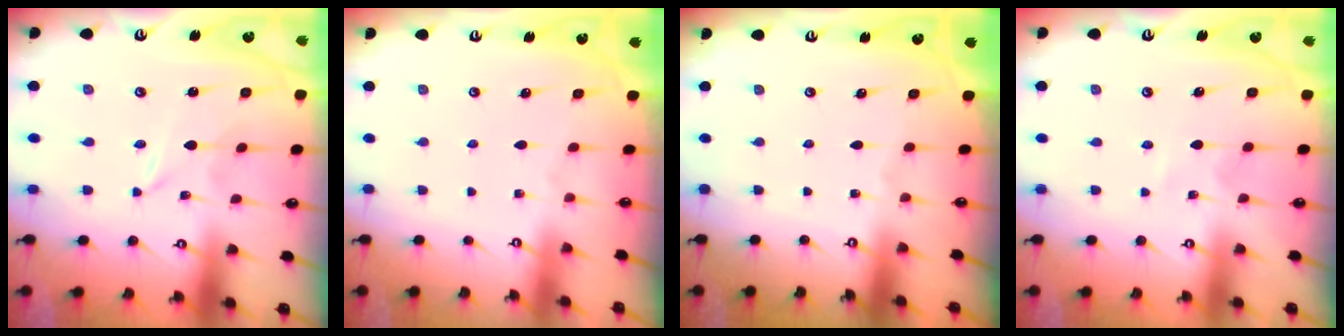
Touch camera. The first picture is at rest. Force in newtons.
{"total": 0.5, "press": 0.5, "slide": 0.1}
{"total": 0.0}
{"total": 1.4, "press": 1.3, "slide": 0.1}